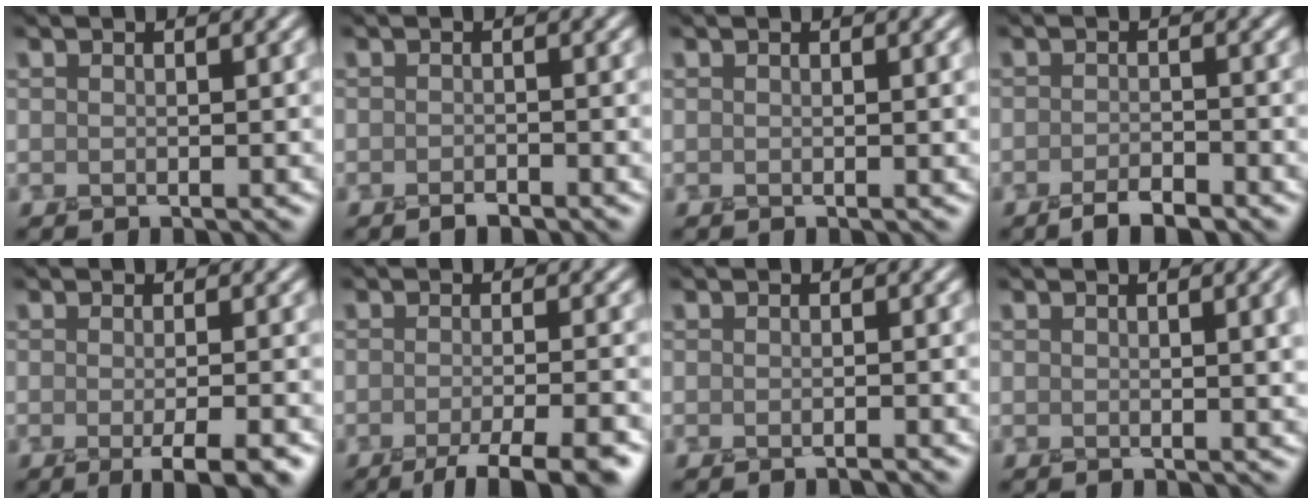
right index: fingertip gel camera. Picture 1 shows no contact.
{"total": 1.1, "force": [-1.0, 0.2, 0.2], "torque": [-0.003, -0.001, -0.017]}
{"total": 1.2, "force": [0.4, 0.3, 1.0], "torque": [-0.011, 0.000, 0.008]}
{"total": 2.3, "force": [-1.9, 0.5, 1.1], "torque": [-0.018, 0.000, -0.036]}
{"total": 3.8, "force": [-1.4, 0.8, 3.4], "torque": [-0.038, -0.003, -0.021]}
{"total": 5.6, "force": [-3.7, 1.1, 4.0], "torque": [-0.045, -0.001, -0.059]}
{"total": 0.8, "force": [-0.8, 0.0, 0.2], "torque": [-0.004, -0.008, -0.014]}
{"total": 4.2, "force": [1.0, 1.7, 3.7], "torque": [-0.028, 0.005, 0.016]}